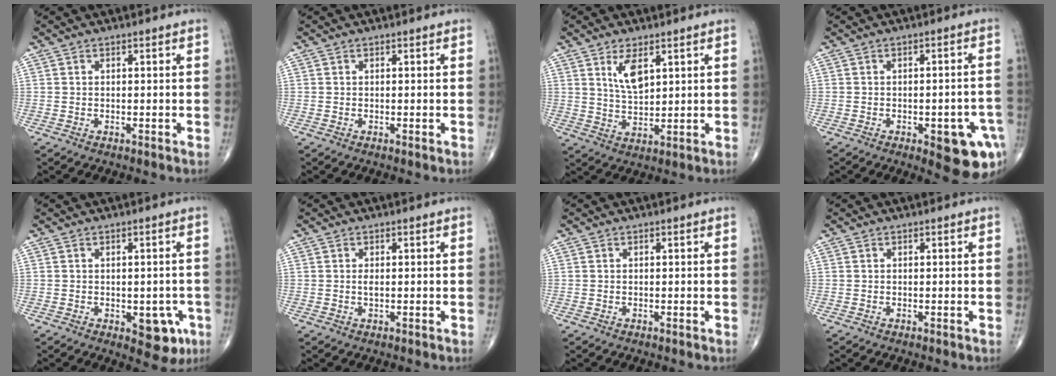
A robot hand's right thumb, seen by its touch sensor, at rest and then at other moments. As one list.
[{"total": 0.0}, {"total": 6.0, "force": [2.8, 2.6, 4.7], "torque": [-0.080, -0.020, 0.058]}, {"total": 11.6, "force": [-4.8, 4.3, 9.6], "torque": [-0.091, 0.019, -0.047]}, {"total": 6.9, "force": [-2.4, 3.7, 5.3], "torque": [-0.032, 0.004, -0.021]}, {"total": 0.9, "force": [0.0, 0.3, 0.8], "torque": [-0.015, -0.002, -0.001]}, {"total": 0.0}, {"total": 0.0}]